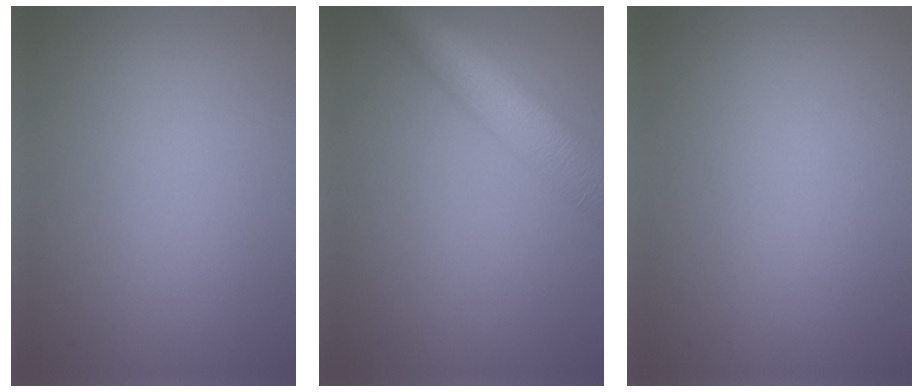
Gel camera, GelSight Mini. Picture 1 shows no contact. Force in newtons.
{"total": 8.0, "press": 8.0, "slide": 0.3}
{"total": 0.0}